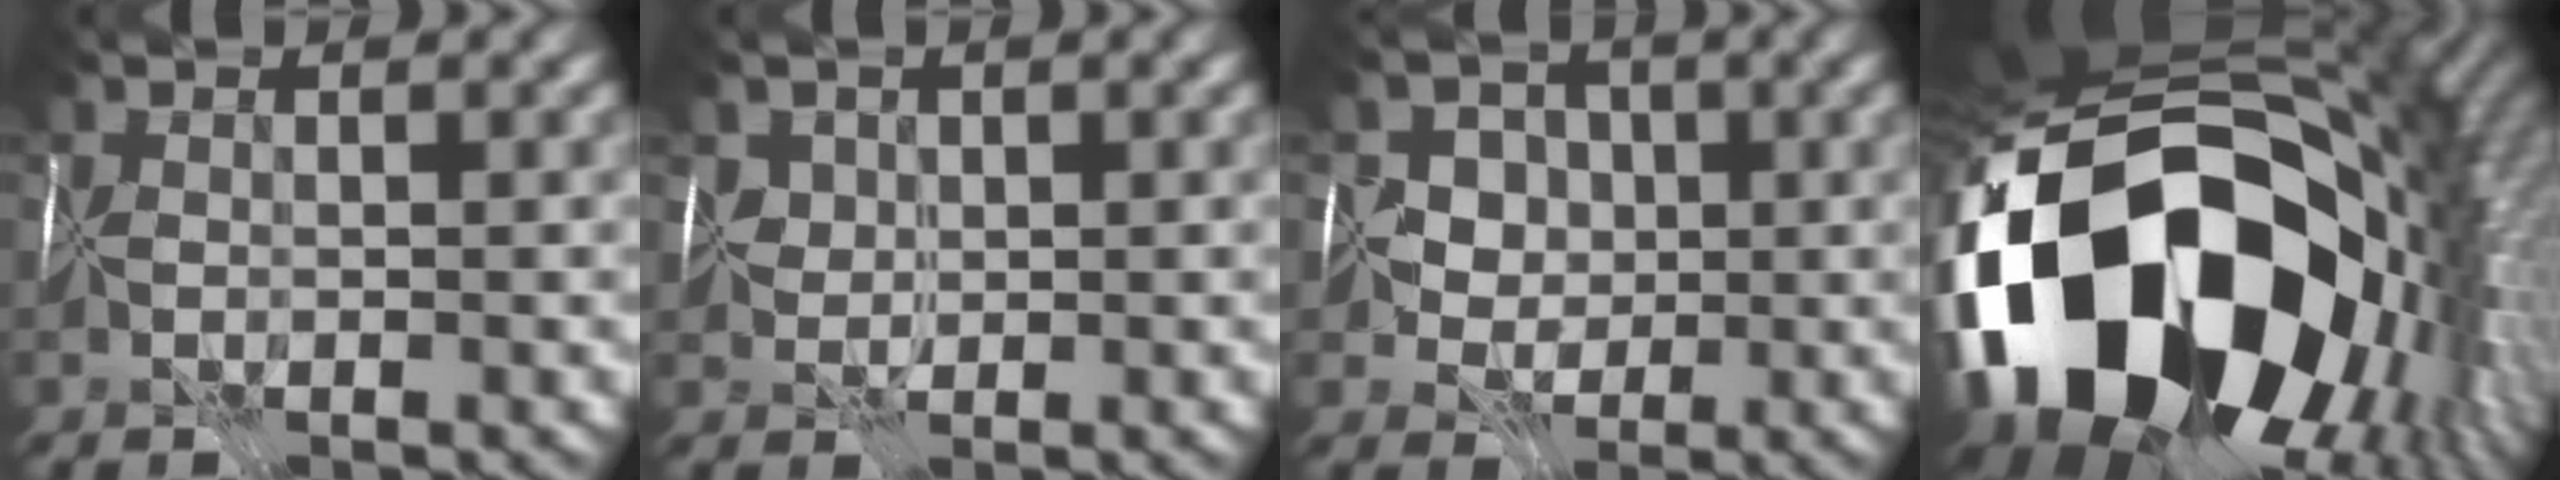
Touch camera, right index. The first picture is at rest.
{"total": 1.6, "force": [1.0, 1.2, -0.3], "torque": [0.013, 0.008, 0.017]}
{"total": 3.7, "force": [0.9, 3.5, 1.0], "torque": [0.006, 0.014, -0.005]}
{"total": 21.0, "force": [-4.5, 14.1, 14.9], "torque": [-0.306, -0.046, -0.053]}